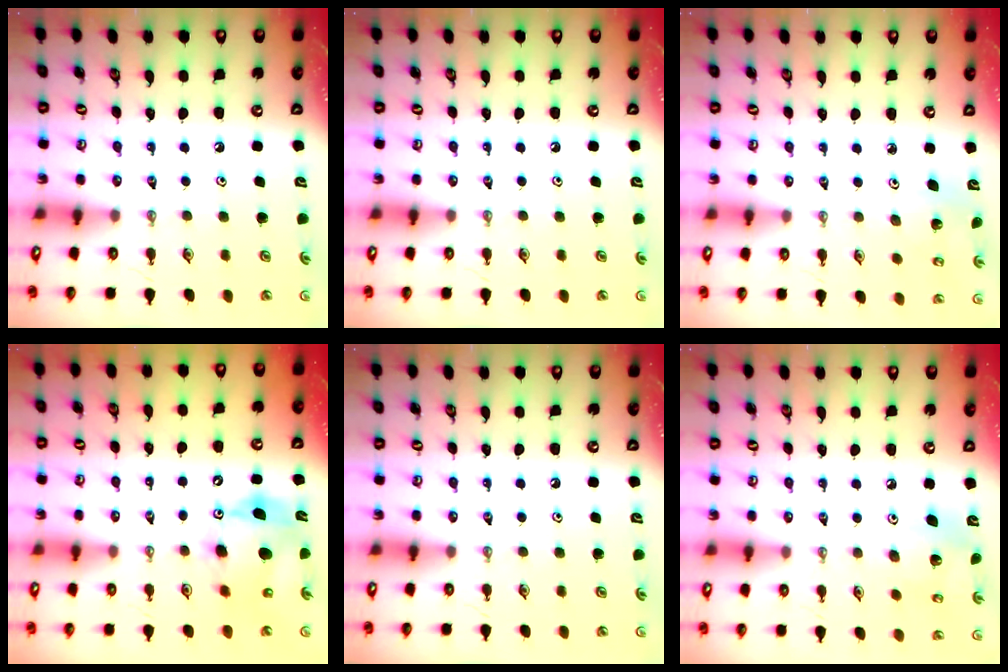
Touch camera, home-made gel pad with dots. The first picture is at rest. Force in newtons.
{"total": 0.0}
{"total": 2.2, "press": 2.2, "slide": 0.2}
{"total": 12.7, "press": 12.5, "slide": 2.4}
{"total": 0.0}
{"total": 6.7, "press": 6.7, "slide": 0.3}